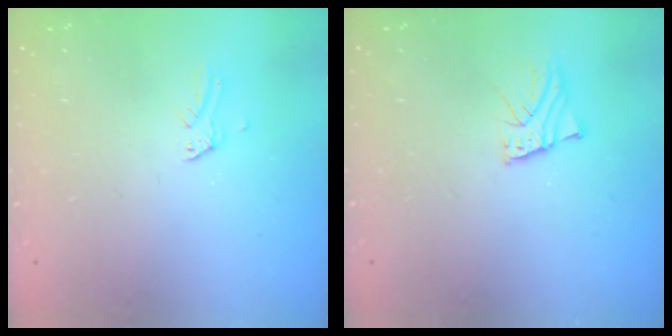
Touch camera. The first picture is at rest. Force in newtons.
{"total": 2.6, "press": 2.6, "slide": 0.2}